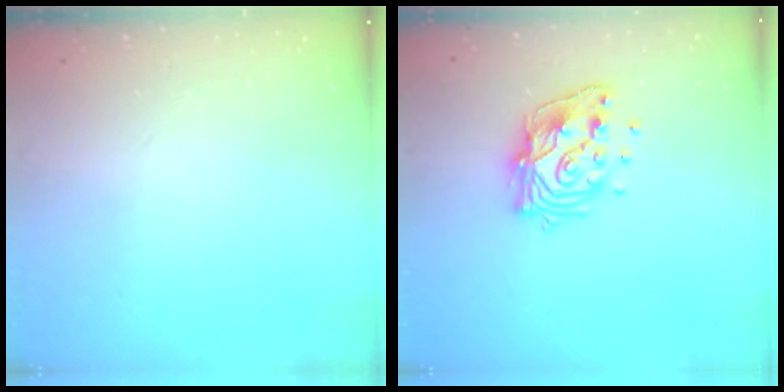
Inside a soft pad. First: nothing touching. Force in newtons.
{"total": 13.3, "press": 13.2, "slide": 1.5}